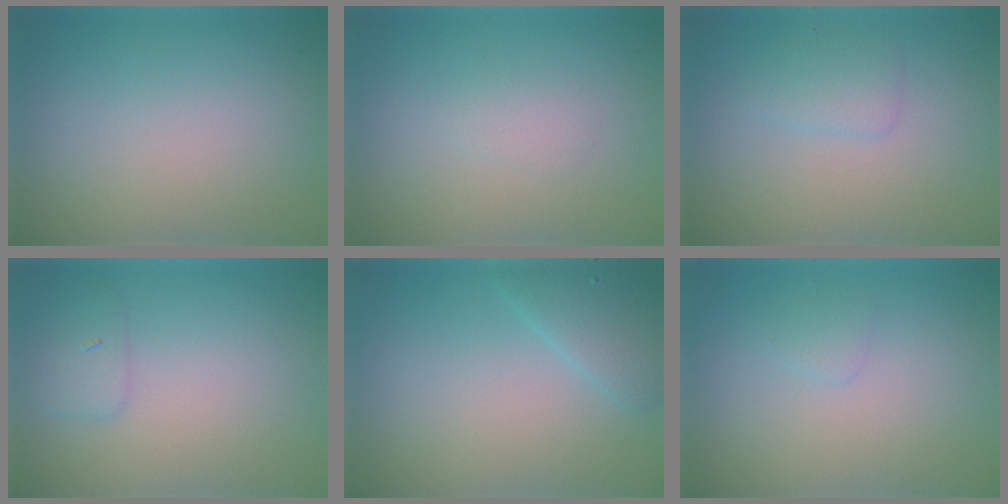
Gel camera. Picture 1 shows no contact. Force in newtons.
{"total": 0.9, "press": 0.9, "slide": 0.0}
{"total": 1.6, "press": 1.6, "slide": 0.1}
{"total": 1.6, "press": 1.6, "slide": 0.0}
{"total": 2.6, "press": 2.6, "slide": 0.2}
{"total": 0.8, "press": 0.8, "slide": 0.1}